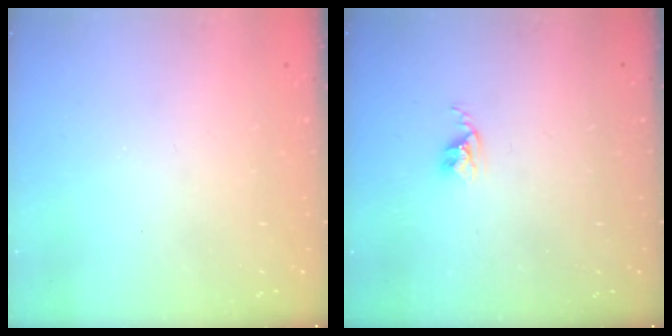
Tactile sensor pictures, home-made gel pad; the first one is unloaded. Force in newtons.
{"total": 2.6, "press": 2.6, "slide": 0.4}